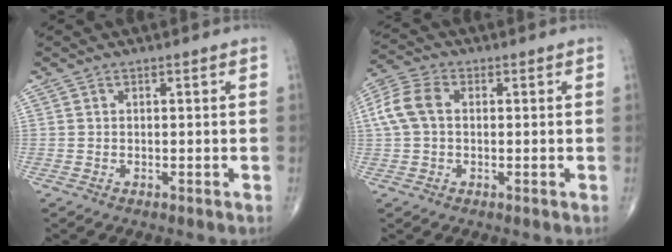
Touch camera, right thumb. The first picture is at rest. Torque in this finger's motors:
{"motor_torque": [-0.32, 0.57, 0.69, 0.12, 0.16]}